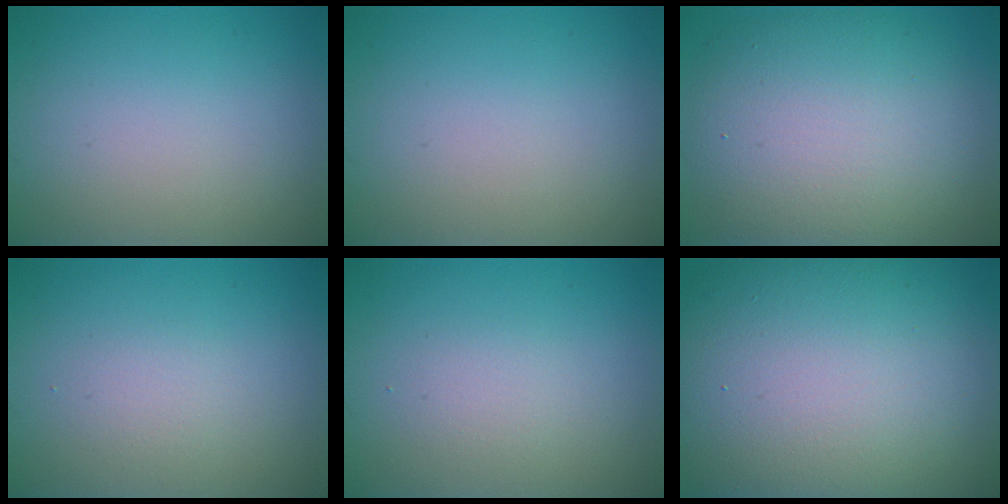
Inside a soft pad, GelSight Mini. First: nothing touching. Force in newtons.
{"total": 0.0}
{"total": 10.8, "press": 10.7, "slide": 0.6}
{"total": 1.3, "press": 1.3, "slide": 0.1}
{"total": 1.5, "press": 1.5, "slide": 0.1}
{"total": 18.5, "press": 18.5, "slide": 1.2}